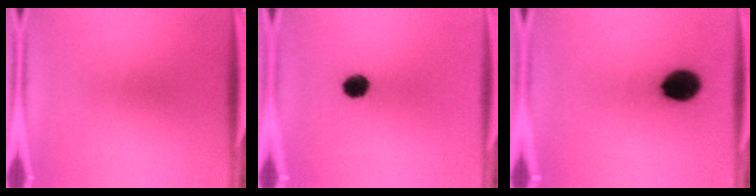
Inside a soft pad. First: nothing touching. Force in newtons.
{"total": 5.4}
{"total": 10.8}